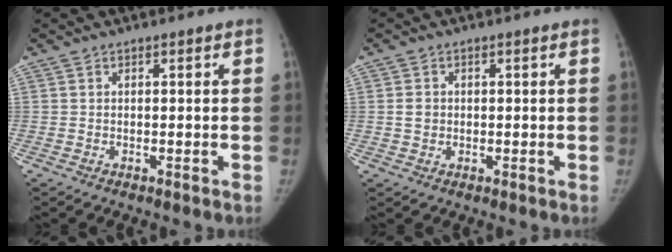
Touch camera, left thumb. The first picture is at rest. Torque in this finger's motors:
{"motor_torque": [0.05, -0.08, 0.16, 0.41, -0.03]}